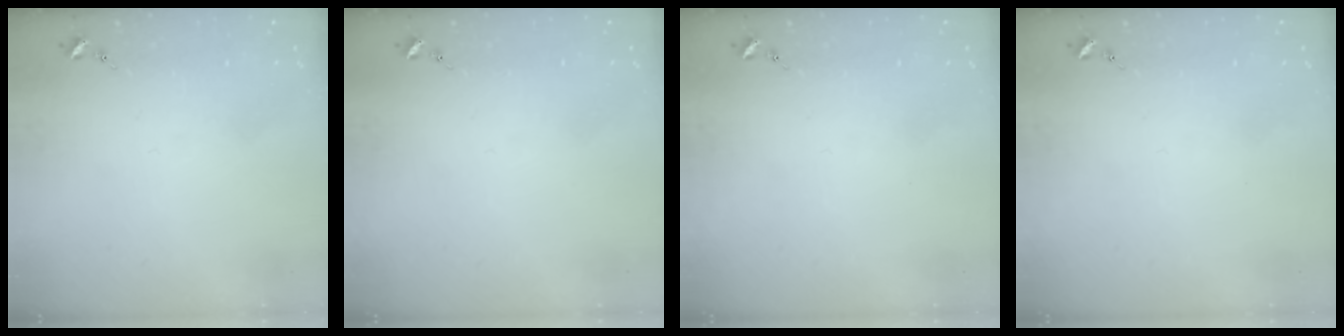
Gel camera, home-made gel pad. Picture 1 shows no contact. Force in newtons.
{"total": 0.0}
{"total": 0.0}
{"total": 0.0}